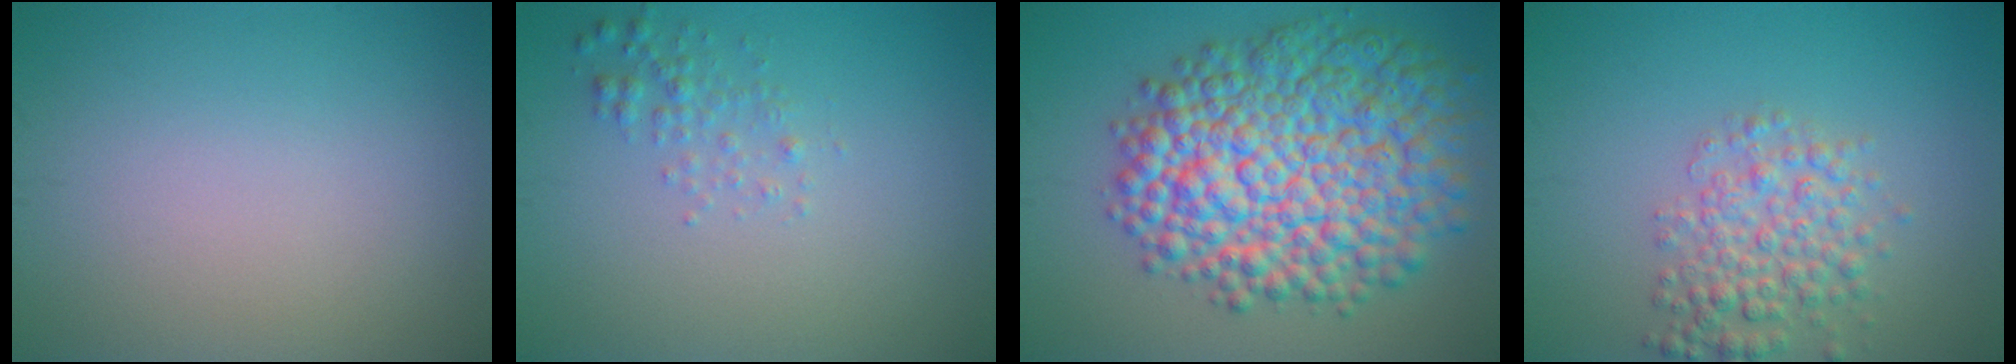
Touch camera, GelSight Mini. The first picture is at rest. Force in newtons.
{"total": 1.5, "press": 1.5, "slide": 0.1}
{"total": 12.9, "press": 12.8, "slide": 0.3}
{"total": 4.0, "press": 4.0, "slide": 0.1}